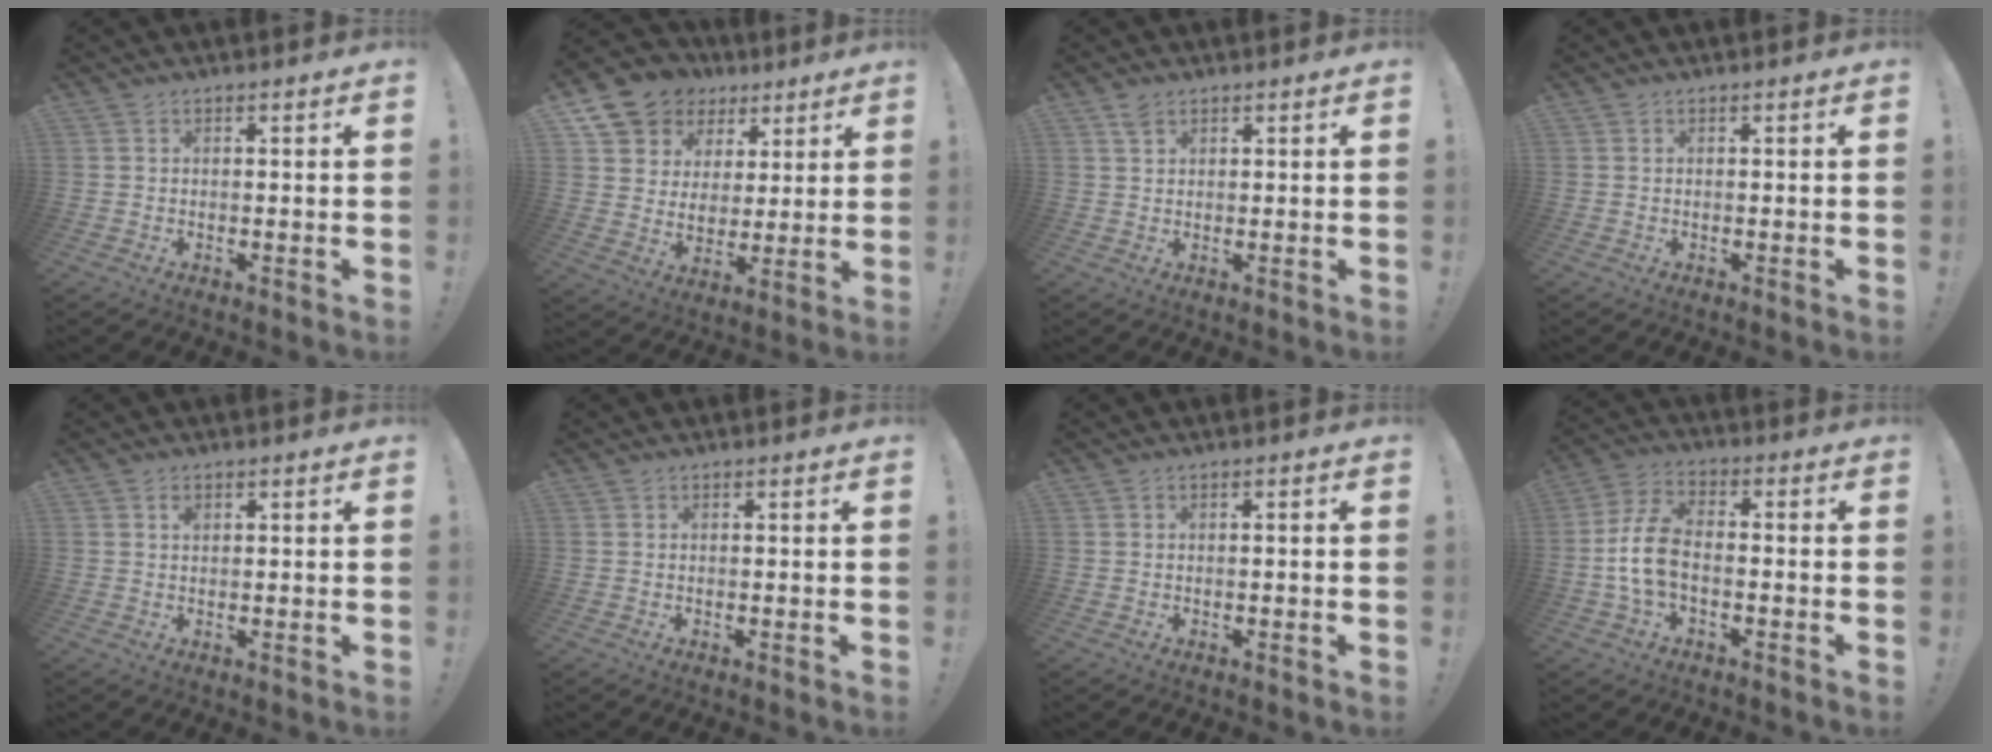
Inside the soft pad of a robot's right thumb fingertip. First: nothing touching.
{"total": 11.3, "force": [6.8, 8.7, 2.5], "torque": [-0.050, -0.048, 0.140]}
{"total": 2.5, "force": [1.6, 1.3, 1.4], "torque": [-0.031, 0.000, 0.030]}
{"total": 0.0}
{"total": 1.1, "force": [0.5, 0.9, 0.4], "torque": [0.004, -0.004, 0.007]}
{"total": 0.0}
{"total": 0.9, "force": [-0.7, -0.2, 0.4], "torque": [-0.016, 0.003, -0.012]}
{"total": 10.2, "force": [-2.2, 5.8, 8.2], "torque": [-0.171, 0.010, -0.037]}